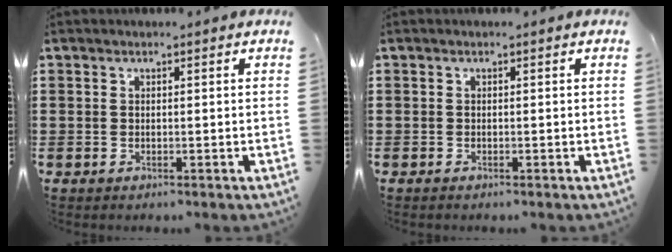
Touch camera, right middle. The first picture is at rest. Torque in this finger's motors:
{"motor_torque": [-0.13, 0.01, 0.02, -0.01]}